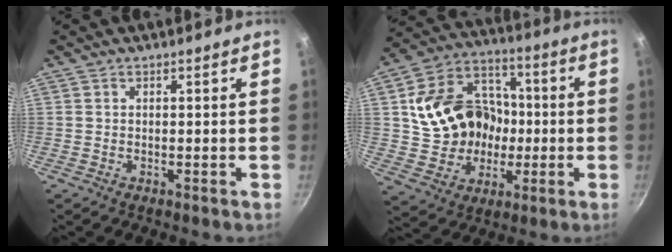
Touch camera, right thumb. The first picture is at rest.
{"total": 18.8, "force": [0.2, 15.7, 10.3], "torque": [-0.145, 0.044, 0.011]}